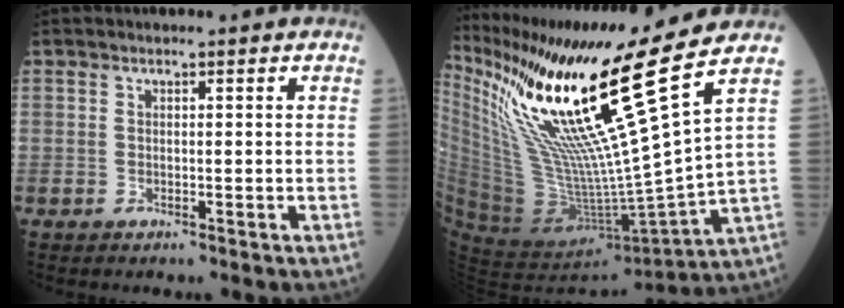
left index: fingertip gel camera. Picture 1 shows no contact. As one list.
[{"total": 22.8, "force": [12.9, -2.3, 18.6], "torque": [-0.324, -0.023, 0.231]}]